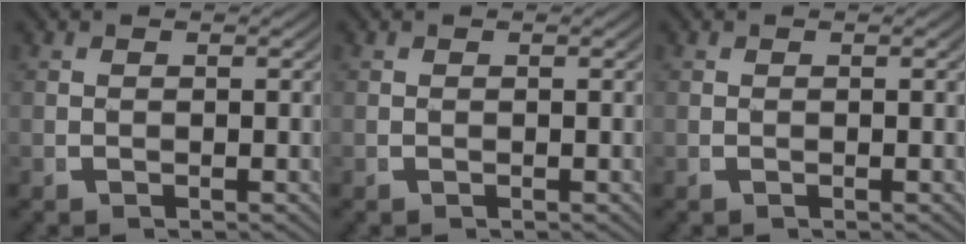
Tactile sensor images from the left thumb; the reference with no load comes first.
{"total": 0.0}
{"total": 0.0}